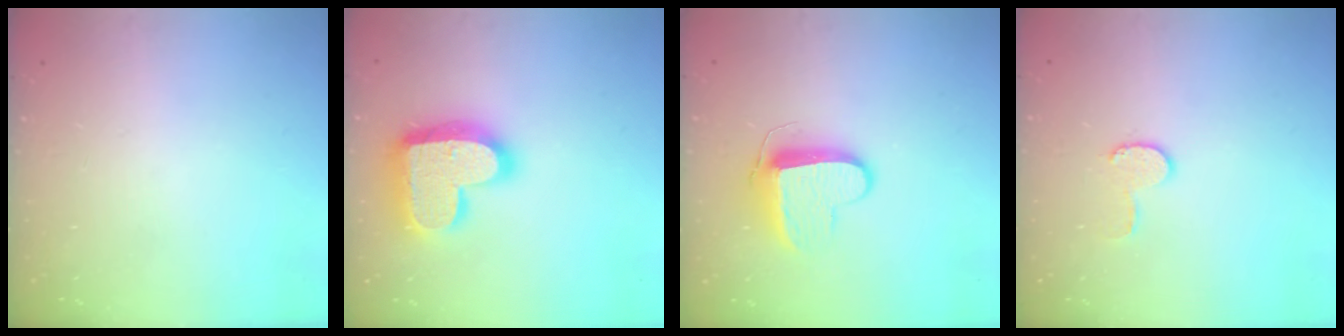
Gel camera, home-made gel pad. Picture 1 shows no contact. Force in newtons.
{"total": 21.4, "press": 21.4, "slide": 1.3}
{"total": 10.1, "press": 10.1, "slide": 0.5}
{"total": 6.4, "press": 6.4, "slide": 0.6}